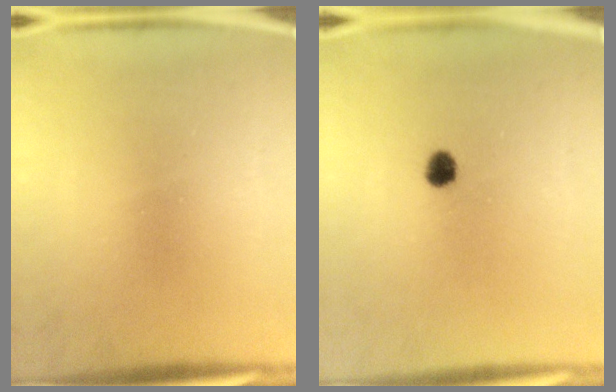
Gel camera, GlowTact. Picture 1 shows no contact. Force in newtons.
{"total": 2.5}